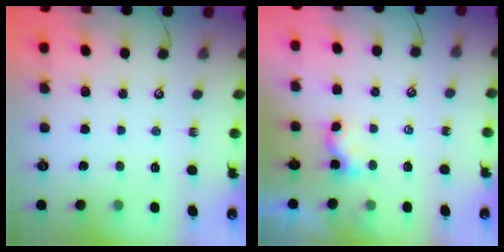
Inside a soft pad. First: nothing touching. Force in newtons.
{"total": 2.2, "press": 2.1, "slide": 0.5}